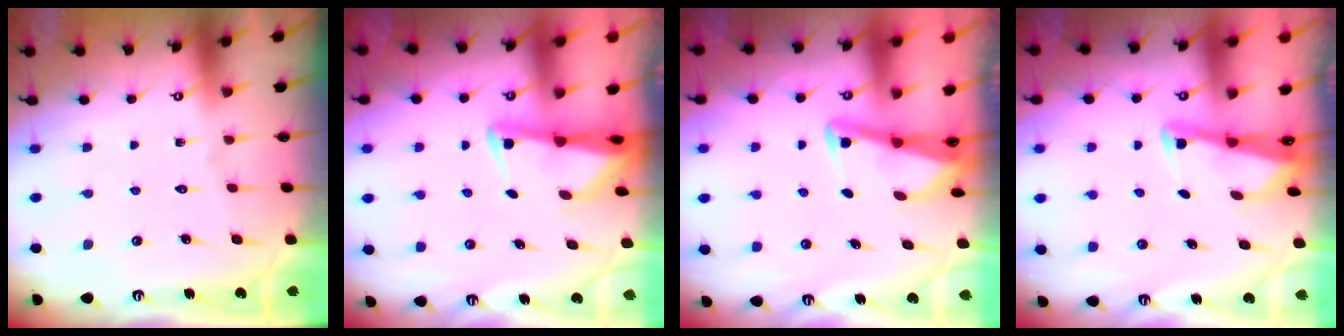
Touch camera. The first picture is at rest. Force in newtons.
{"total": 2.2, "press": 2.2, "slide": 0.4}
{"total": 2.9, "press": 2.8, "slide": 0.4}
{"total": 2.4, "press": 2.4, "slide": 0.2}